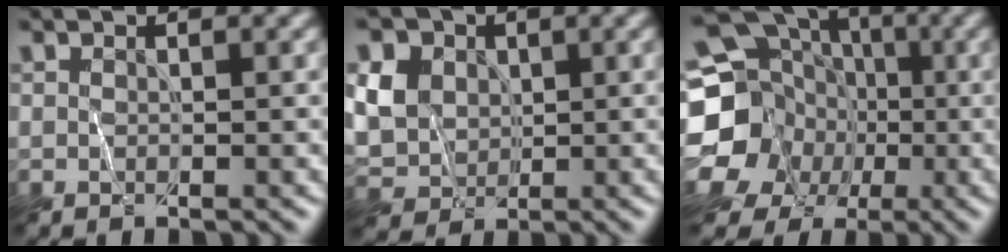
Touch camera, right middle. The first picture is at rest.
{"total": 7.3, "force": [2.3, 5.9, 3.7], "torque": [-0.093, 0.019, 0.038]}
{"total": 19.9, "force": [-2.4, 18.5, 6.9], "torque": [-0.168, -0.006, -0.079]}